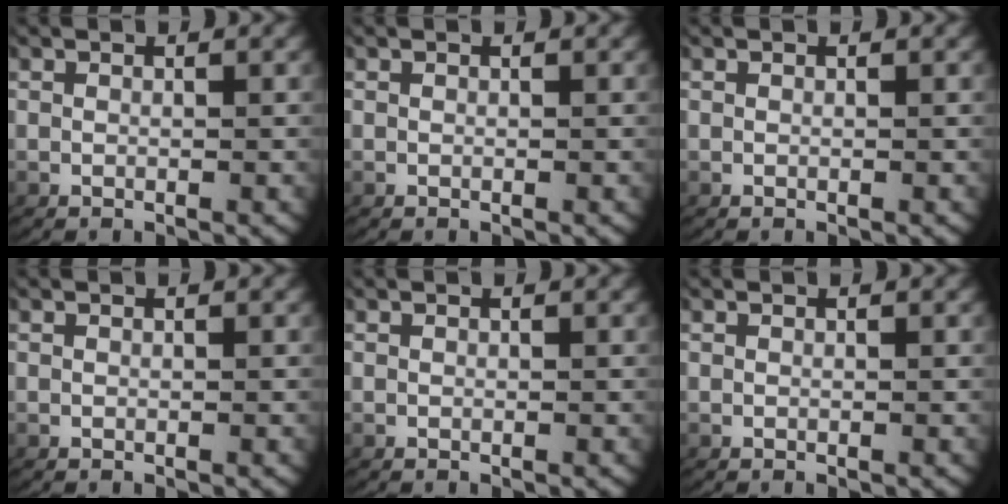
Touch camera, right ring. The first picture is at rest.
{"total": 0.0}
{"total": 0.0}
{"total": 0.0}
{"total": 0.0}
{"total": 0.0}